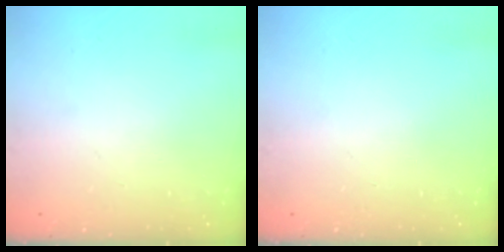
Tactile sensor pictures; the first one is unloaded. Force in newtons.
{"total": 0.0}